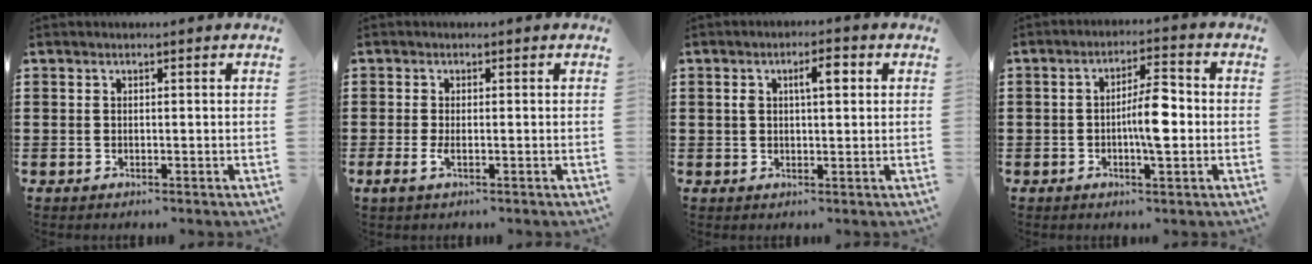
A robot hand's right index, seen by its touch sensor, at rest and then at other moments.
{"total": 1.9, "force": [-0.6, 0.5, 1.7], "torque": [-0.045, -0.006, -0.016]}
{"total": 3.9, "force": [1.0, 1.4, 3.5], "torque": [-0.056, 0.005, 0.010]}
{"total": 6.6, "force": [-0.9, 1.8, 6.3], "torque": [-0.118, 0.006, -0.021]}